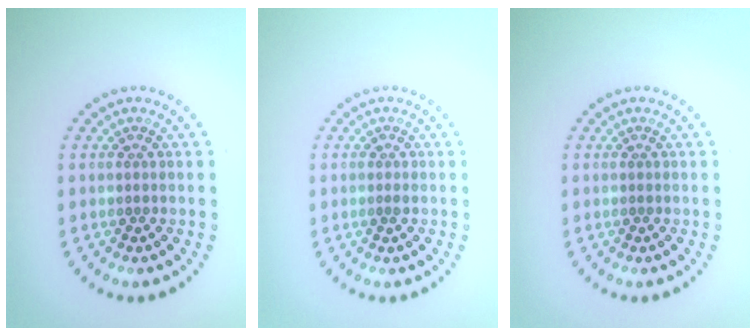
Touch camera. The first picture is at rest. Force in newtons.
{"total": 0.7, "press": 0.7, "slide": 0.0}
{"total": 0.0}